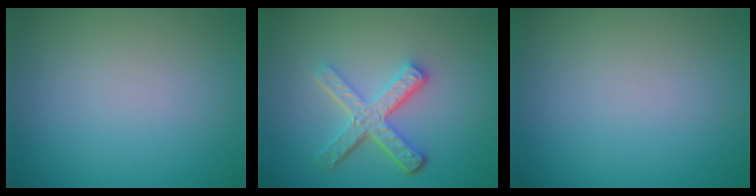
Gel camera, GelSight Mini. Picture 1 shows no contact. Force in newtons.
{"total": 4.9, "press": 3.6, "slide": 3.3}
{"total": 0.0}